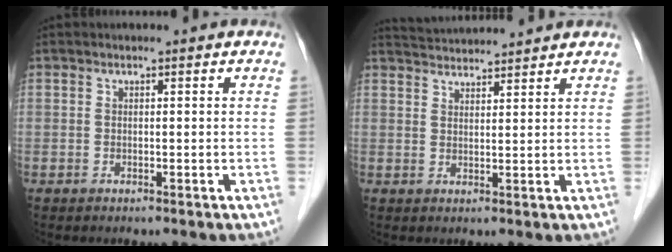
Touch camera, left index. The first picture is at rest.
{"total": 6.6, "force": [6.5, -0.5, 1.1], "torque": [-0.028, 0.029, 0.102]}